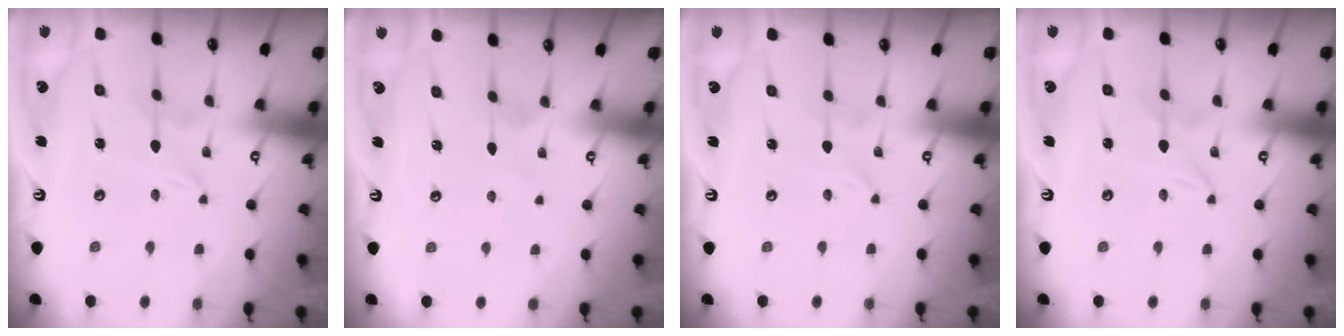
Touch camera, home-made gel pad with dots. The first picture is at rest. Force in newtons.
{"total": 2.8, "press": 2.8, "slide": 0.4}
{"total": 0.0}
{"total": 0.7, "press": 0.7, "slide": 0.1}